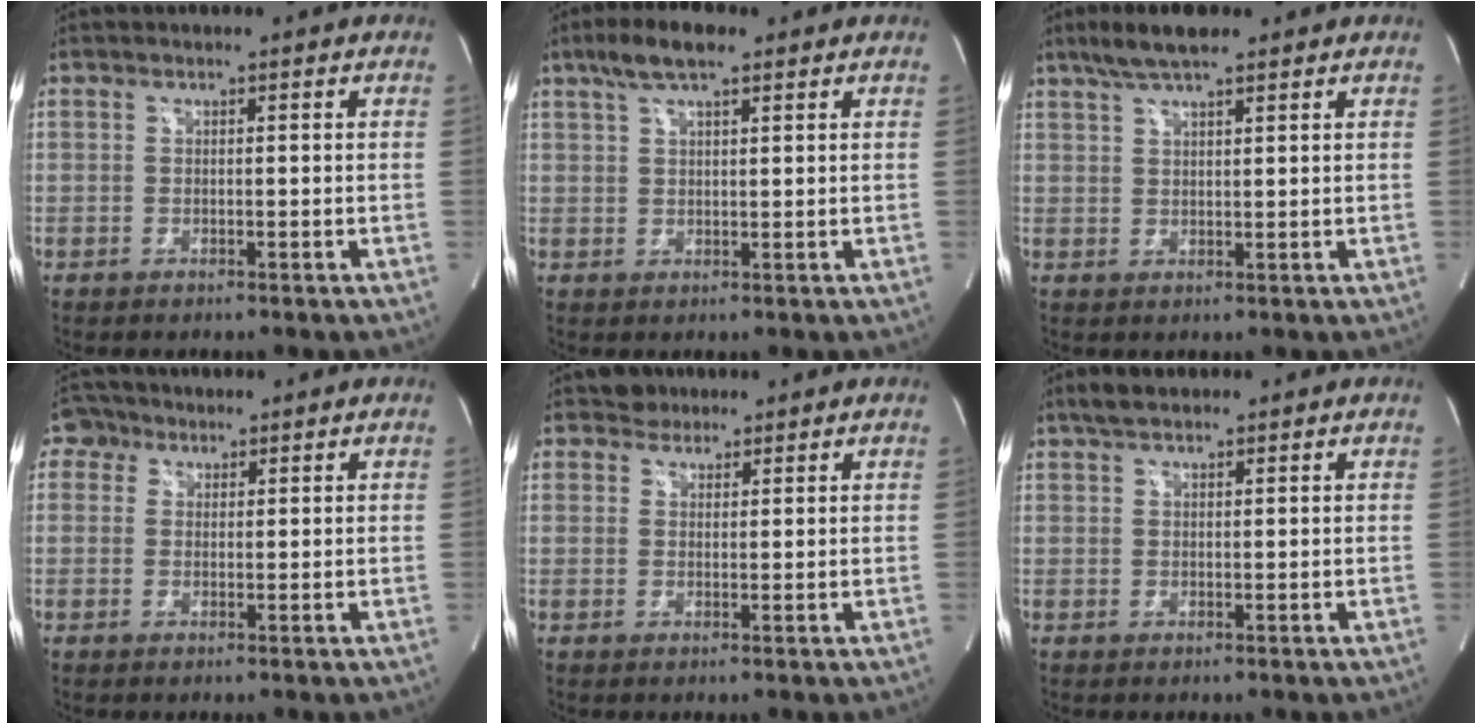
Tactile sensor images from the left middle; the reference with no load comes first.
{"total": 6.2, "force": [4.1, 1.6, 4.3], "torque": [-0.093, 0.019, 0.074]}
{"total": 6.0, "force": [4.5, 1.0, 3.8], "torque": [-0.082, 0.016, 0.082]}
{"total": 3.5, "force": [1.9, 2.9, 0.5], "torque": [-0.013, 0.016, 0.032]}
{"total": 2.4, "force": [1.9, 1.4, -0.2], "torque": [0.004, 0.005, 0.026]}
{"total": 3.0, "force": [2.4, 1.1, 1.5], "torque": [-0.036, 0.014, 0.043]}